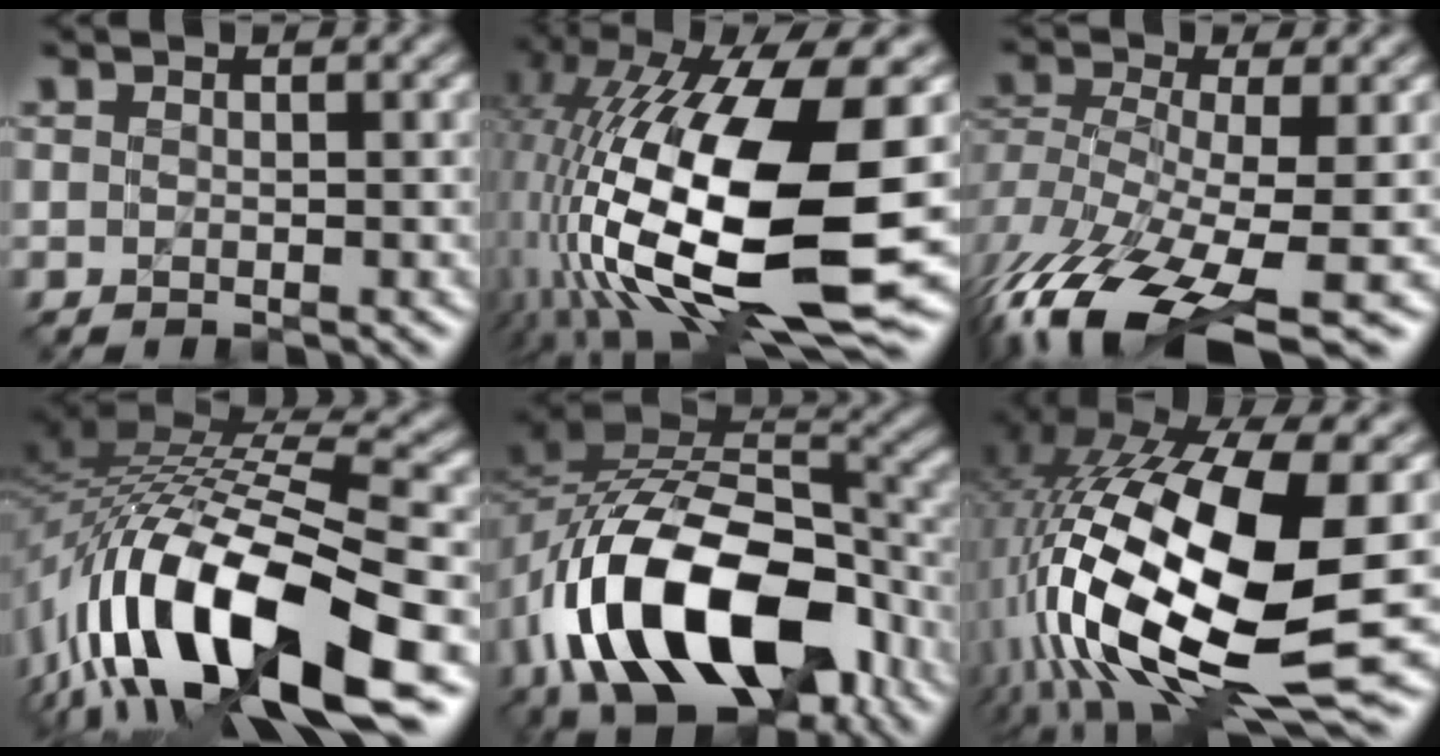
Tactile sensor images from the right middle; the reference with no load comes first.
{"total": 17.4, "force": [-3.2, 7.1, 15.6], "torque": [-0.314, 0.004, -0.055]}
{"total": 13.0, "force": [-6.8, 4.7, 9.9], "torque": [-0.221, -0.027, -0.104]}
{"total": 16.3, "force": [-6.5, 6.0, 13.7], "torque": [-0.260, 0.009, -0.114]}
{"total": 15.9, "force": [-7.1, 9.1, 10.9], "torque": [-0.182, 0.001, -0.122]}
{"total": 17.7, "force": [-2.5, 7.9, 15.7], "torque": [-0.324, -0.029, -0.041]}